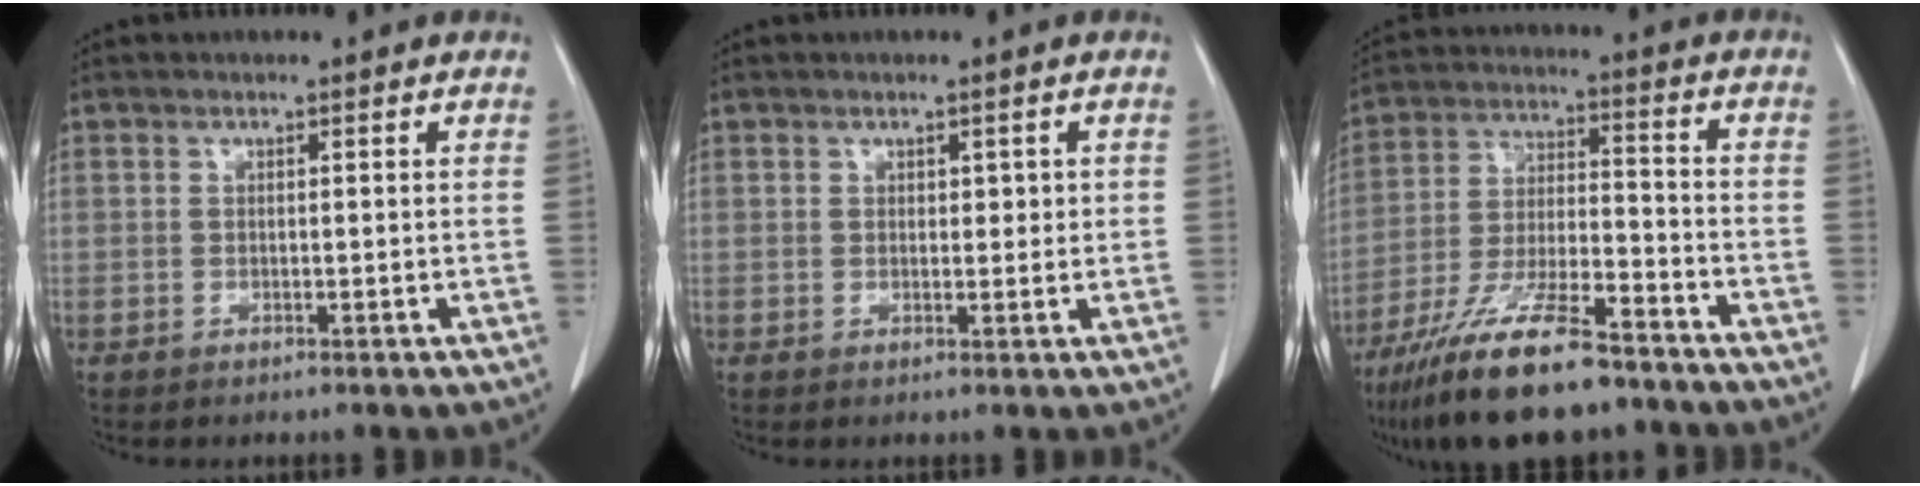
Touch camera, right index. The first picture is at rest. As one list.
[{"total": 1.6, "force": [0.5, 0.9, 1.2], "torque": [-0.012, 0.001, 0.007]}, {"total": 16.1, "force": [-12.2, 3.0, 10.1], "torque": [-0.208, -0.024, -0.221]}]